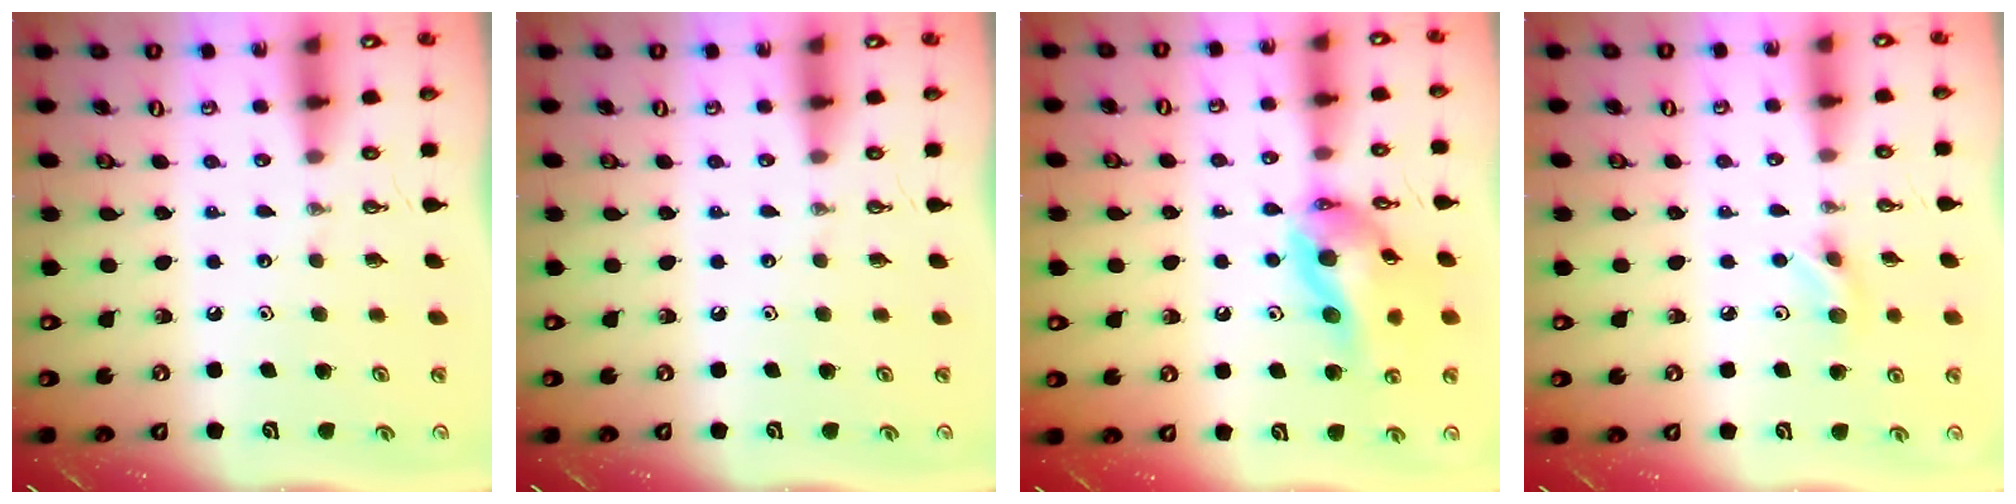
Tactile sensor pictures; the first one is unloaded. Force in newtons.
{"total": 0.0}
{"total": 16.3, "press": 16.1, "slide": 2.6}
{"total": 5.1, "press": 5.0, "slide": 0.9}